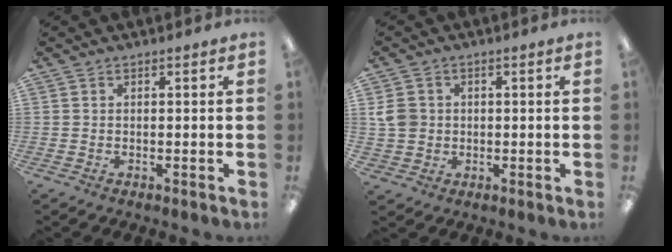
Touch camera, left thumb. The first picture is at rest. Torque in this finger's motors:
{"motor_torque": [0.58, 0.71, 0.51, -0.54, 0.01]}